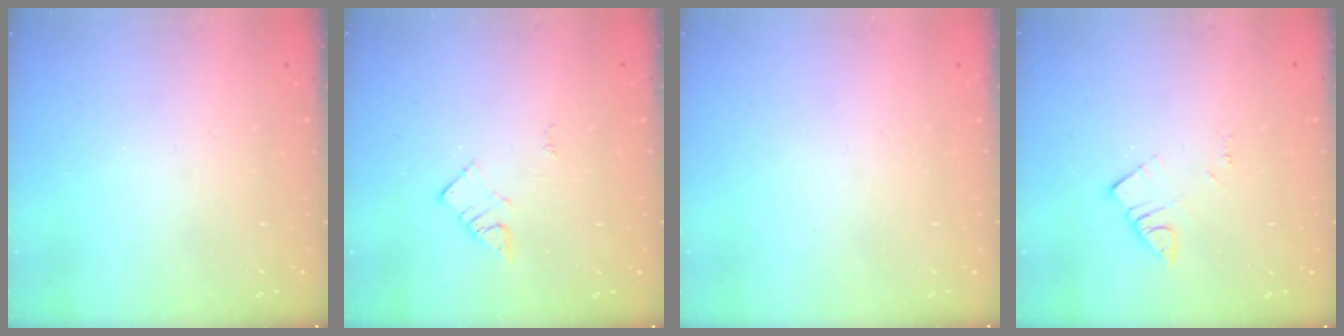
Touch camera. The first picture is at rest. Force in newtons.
{"total": 2.9, "press": 2.9, "slide": 0.2}
{"total": 1.7, "press": 1.7, "slide": 0.2}
{"total": 3.8, "press": 3.8, "slide": 0.2}